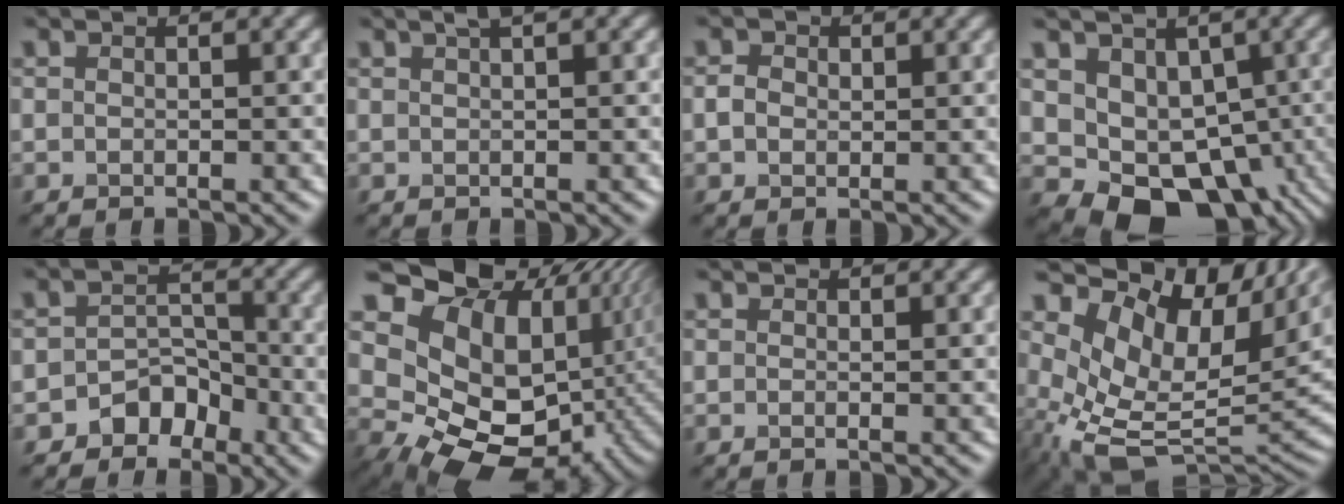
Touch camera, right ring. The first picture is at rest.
{"total": 1.5, "force": [1.0, 0.3, 1.1], "torque": [-0.015, 0.002, 0.012]}
{"total": 1.4, "force": [0.2, 1.2, 0.8], "torque": [-0.016, 0.002, 0.000]}
{"total": 8.2, "force": [-1.1, 6.4, 4.9], "torque": [-0.058, -0.015, -0.005]}
{"total": 3.1, "force": [-2.0, 2.3, 0.7], "torque": [0.006, 0.011, -0.034]}
{"total": 16.6, "force": [4.4, 11.7, 10.9], "torque": [-0.180, 0.004, 0.092]}
{"total": 0.8, "force": [0.6, 0.1, 0.5], "torque": [-0.018, -0.009, 0.000]}
{"total": 13.3, "force": [2.1, 8.6, 9.9], "torque": [-0.178, -0.009, 0.054]}